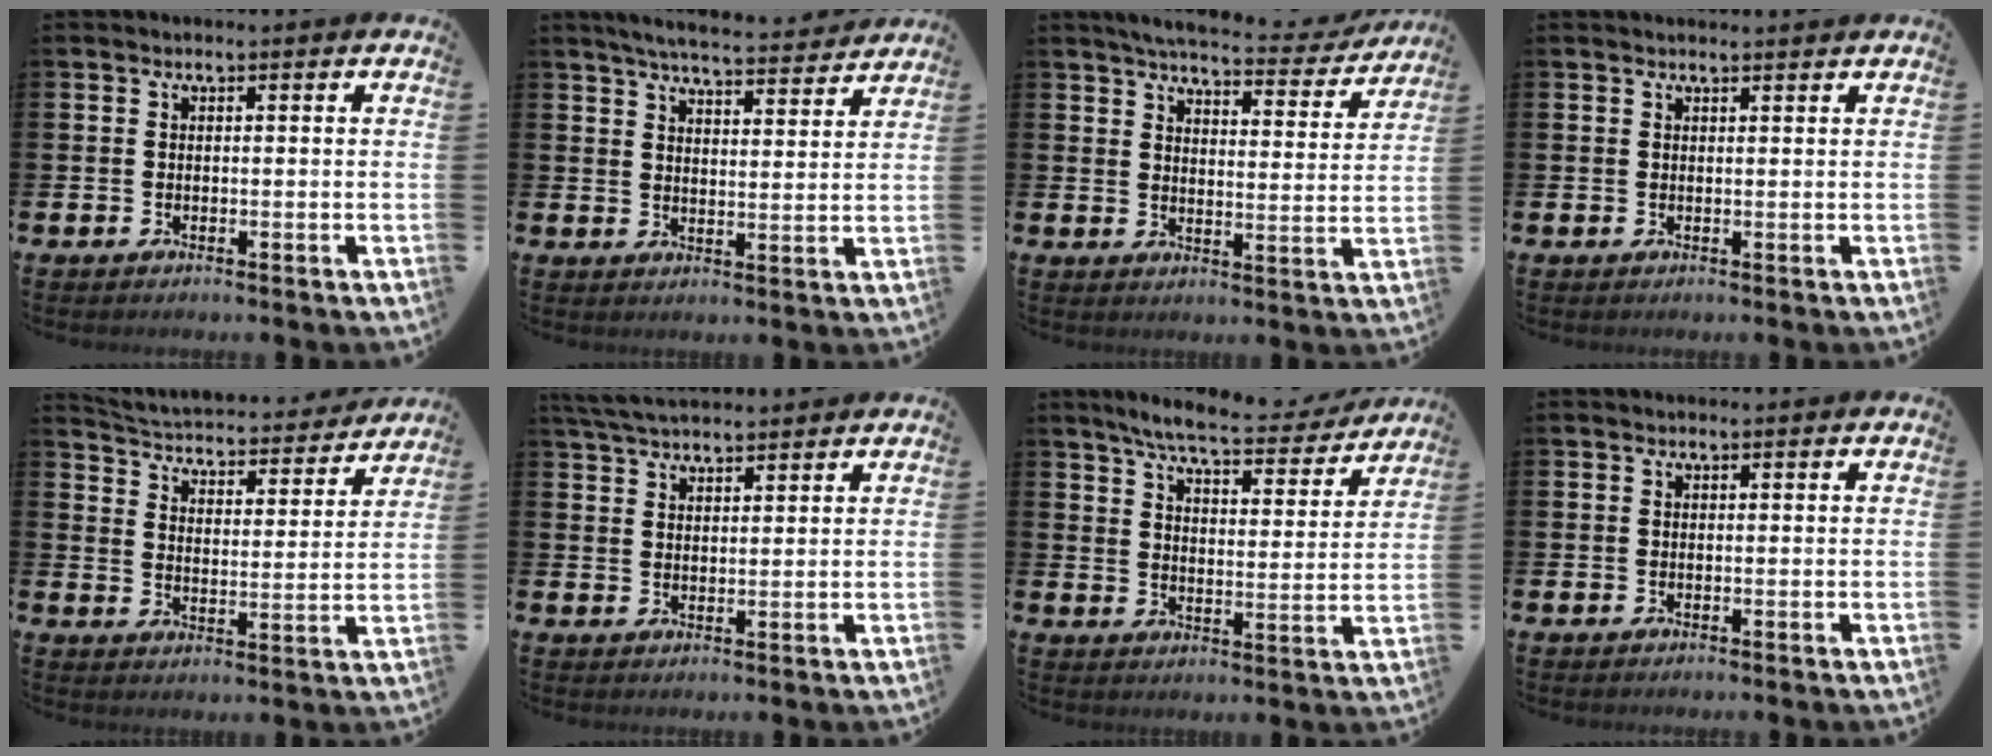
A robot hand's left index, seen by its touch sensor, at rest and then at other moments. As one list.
[{"total": 5.8, "force": [5.6, 0.3, 1.5], "torque": [-0.030, -0.039, 0.094]}, {"total": 5.6, "force": [5.3, 0.8, 1.7], "torque": [-0.038, -0.038, 0.087]}, {"total": 0.7, "force": [0.7, -0.1, 0.0], "torque": [0.012, -0.006, 0.011]}, {"total": 3.9, "force": [3.8, 0.8, 0.6], "torque": [-0.036, -0.041, 0.056]}, {"total": 4.5, "force": [4.3, 0.7, 1.1], "torque": [-0.036, -0.015, 0.080]}, {"total": 7.8, "force": [7.2, 0.8, 3.0], "torque": [-0.078, -0.041, 0.122]}, {"total": 0.0}]